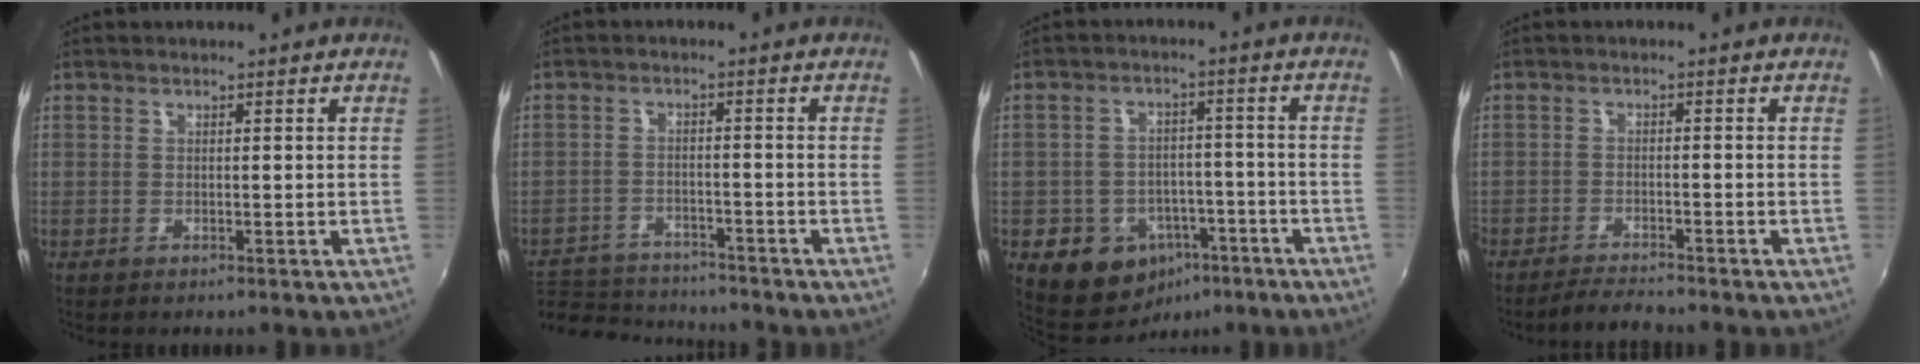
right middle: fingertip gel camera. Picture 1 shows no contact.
{"total": 11.8, "force": [-10.6, 4.3, 3.2], "torque": [-0.088, 0.006, -0.166]}
{"total": 11.9, "force": [-6.1, 9.0, 4.8], "torque": [-0.114, 0.021, -0.065]}
{"total": 3.9, "force": [-3.8, 0.1, 1.0], "torque": [-0.038, -0.008, -0.068]}